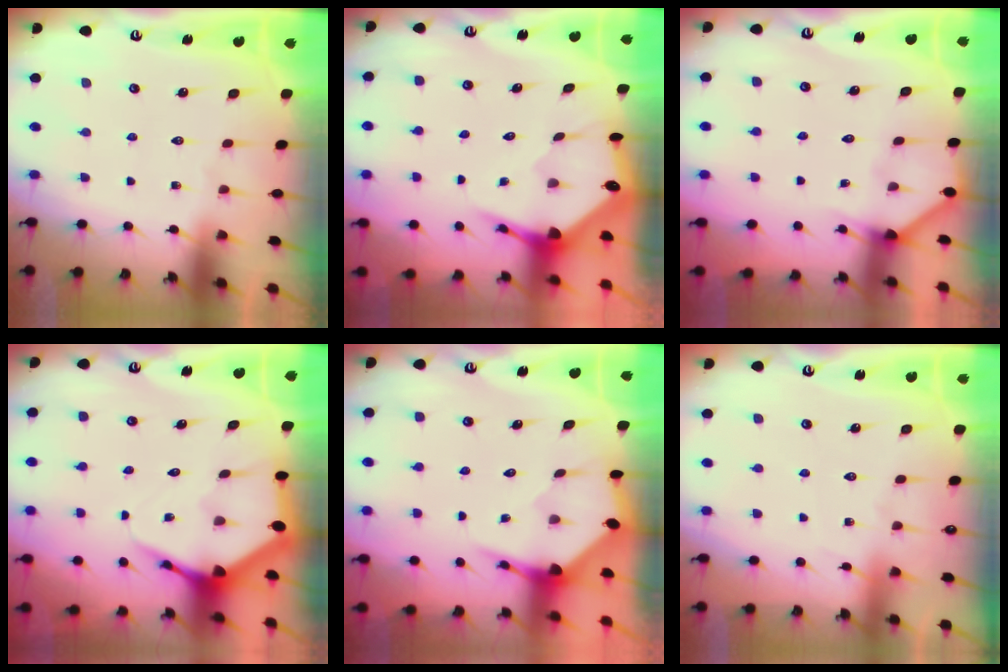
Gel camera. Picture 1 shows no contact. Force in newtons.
{"total": 3.9, "press": 3.9, "slide": 0.6}
{"total": 2.9, "press": 2.9, "slide": 0.3}
{"total": 6.2, "press": 6.2, "slide": 0.7}
{"total": 3.7, "press": 3.7, "slide": 0.4}
{"total": 2.6, "press": 2.6, "slide": 0.4}